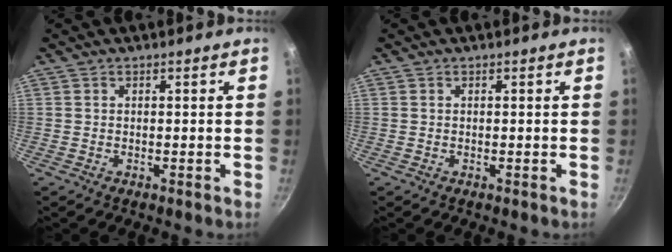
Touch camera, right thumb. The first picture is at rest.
{"total": 0.0}